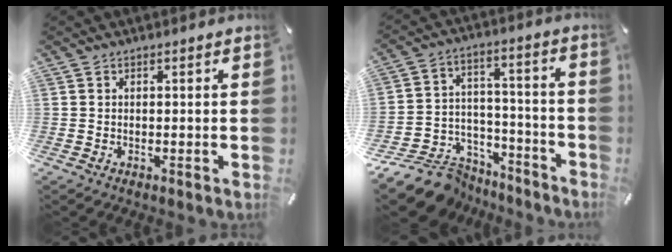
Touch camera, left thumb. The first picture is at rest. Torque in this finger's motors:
{"motor_torque": [-0.36, 0.47, 0.13, 0.23, 0.00]}